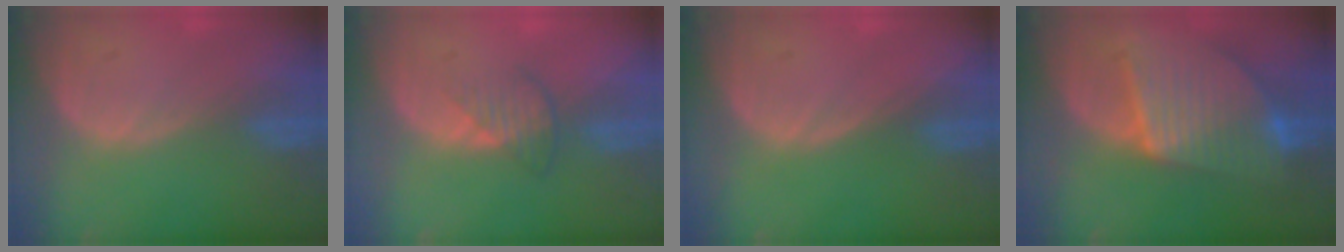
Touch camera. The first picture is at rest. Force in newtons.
{"total": 3.5, "press": 3.1, "slide": 1.6}
{"total": 0.0}
{"total": 10.1, "press": 10.1, "slide": 0.7}